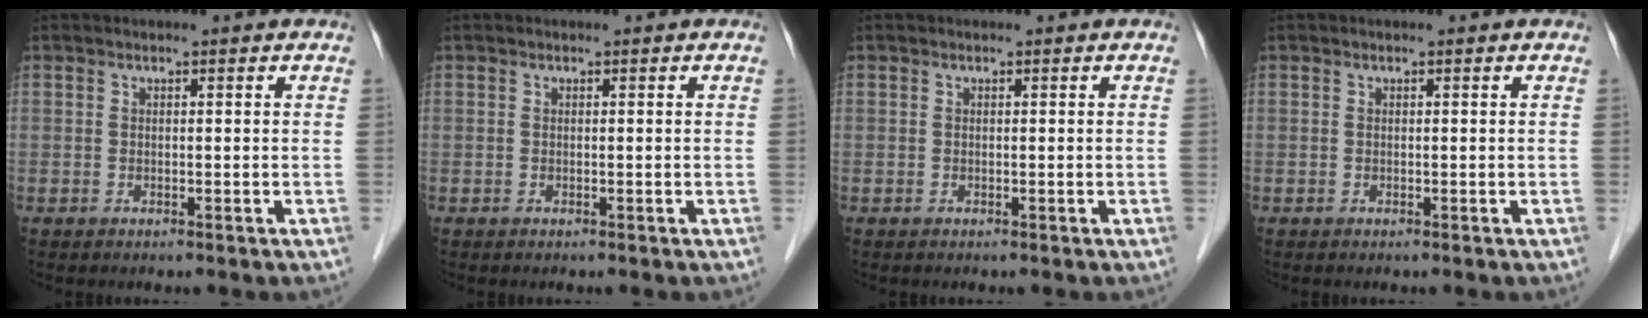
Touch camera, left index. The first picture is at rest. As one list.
[{"total": 0.0}, {"total": 0.0}, {"total": 0.0}]